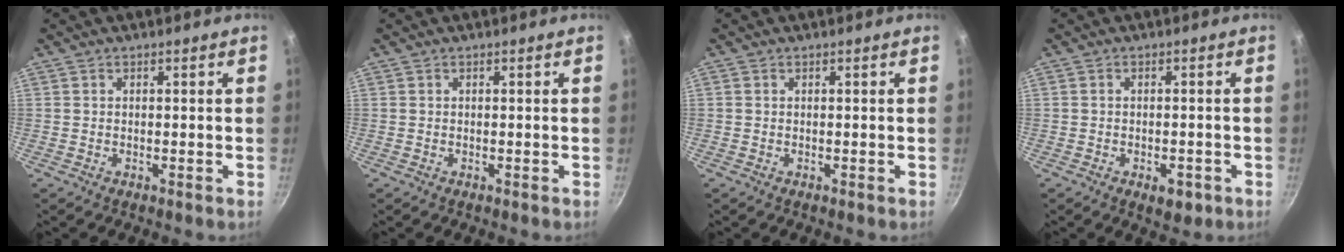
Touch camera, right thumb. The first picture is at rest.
{"total": 0.0}
{"total": 0.0}
{"total": 4.2, "force": [-1.9, 2.2, 3.0], "torque": [-0.032, 0.012, -0.019]}